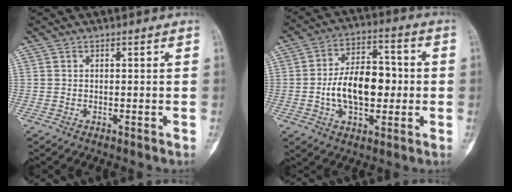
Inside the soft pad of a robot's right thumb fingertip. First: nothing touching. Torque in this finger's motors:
{"motor_torque": [1.39, 1.40, 1.46, -0.12, 0.38]}